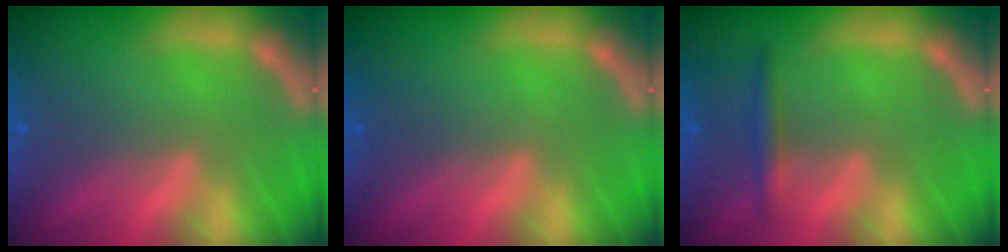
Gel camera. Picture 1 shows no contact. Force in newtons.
{"total": 0.0}
{"total": 1.9}